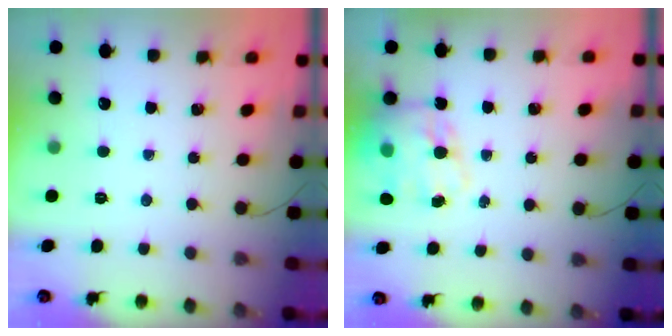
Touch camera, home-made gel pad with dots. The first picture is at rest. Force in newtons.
{"total": 16.5, "press": 16.0, "slide": 4.3}